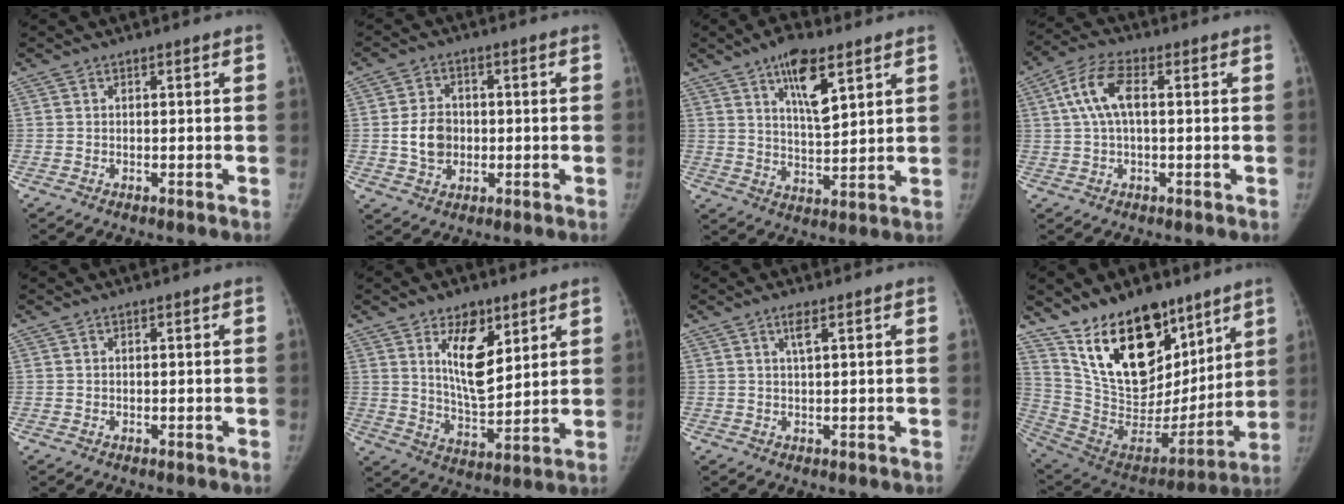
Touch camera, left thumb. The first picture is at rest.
{"total": 6.9, "force": [-0.5, 5.5, 4.0], "torque": [-0.053, 0.007, -0.010]}
{"total": 10.5, "force": [5.6, 3.9, 8.0], "torque": [-0.116, -0.031, 0.098]}
{"total": 8.3, "force": [1.4, 3.8, 7.2], "torque": [-0.152, 0.028, 0.022]}
{"total": 0.0}
{"total": 11.7, "force": [5.4, 5.9, 8.5], "torque": [-0.111, -0.040, 0.101]}
{"total": 2.2, "force": [1.0, 0.6, 1.9], "torque": [-0.036, -0.002, 0.019]}
{"total": 24.4, "force": [15.1, 13.4, 13.7], "torque": [-0.186, -0.071, 0.271]}